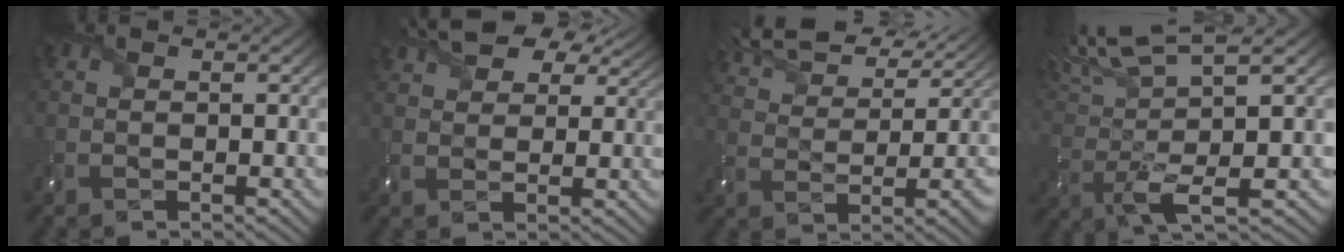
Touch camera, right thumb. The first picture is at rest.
{"total": 10.3, "force": [6.9, 5.0, 5.7], "torque": [-0.133, 0.021, 0.105]}
{"total": 10.9, "force": [8.5, 3.1, 6.0], "torque": [-0.134, 0.021, 0.149]}
{"total": 11.1, "force": [5.7, 2.1, 9.3], "torque": [-0.186, 0.023, 0.103]}